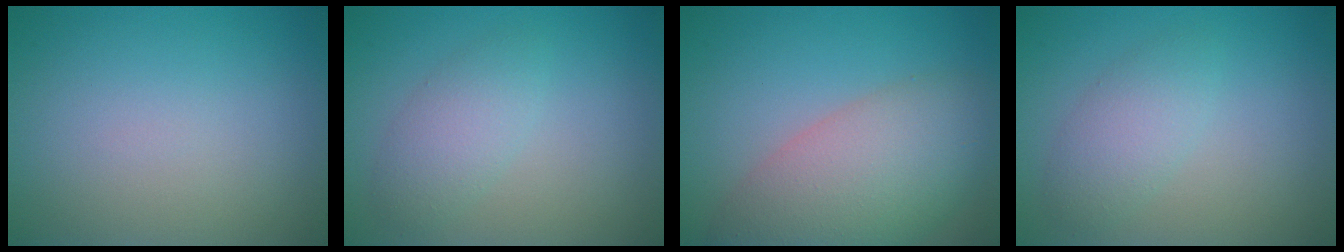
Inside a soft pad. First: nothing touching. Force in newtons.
{"total": 2.7, "press": 2.6, "slide": 0.1}
{"total": 8.1, "press": 8.1, "slide": 0.5}
{"total": 2.7, "press": 2.6, "slide": 0.1}